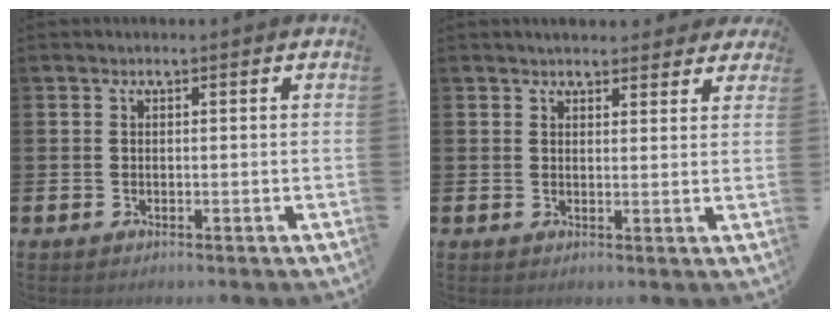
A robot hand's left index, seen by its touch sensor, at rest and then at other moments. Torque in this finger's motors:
{"motor_torque": [1.11, -1.03, 0.89, 0.12]}